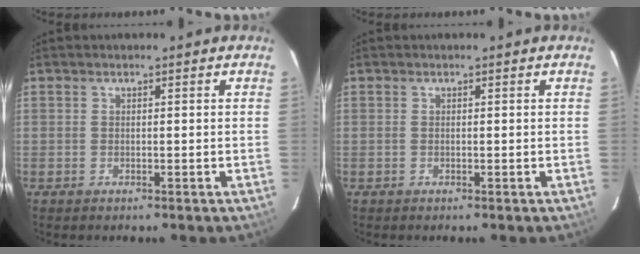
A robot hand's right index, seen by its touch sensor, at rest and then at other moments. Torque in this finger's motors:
{"motor_torque": [-0.06, 0.02, 0.04, 0.01]}